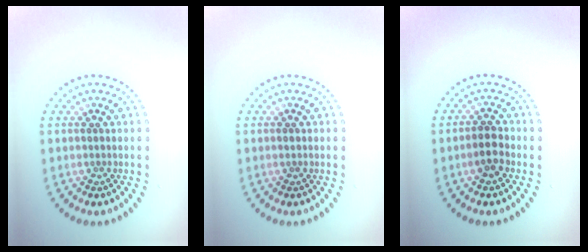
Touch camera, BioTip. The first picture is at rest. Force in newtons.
{"total": 0.6, "press": 0.6, "slide": 0.2}
{"total": 2.2, "press": 2.1, "slide": 0.6}